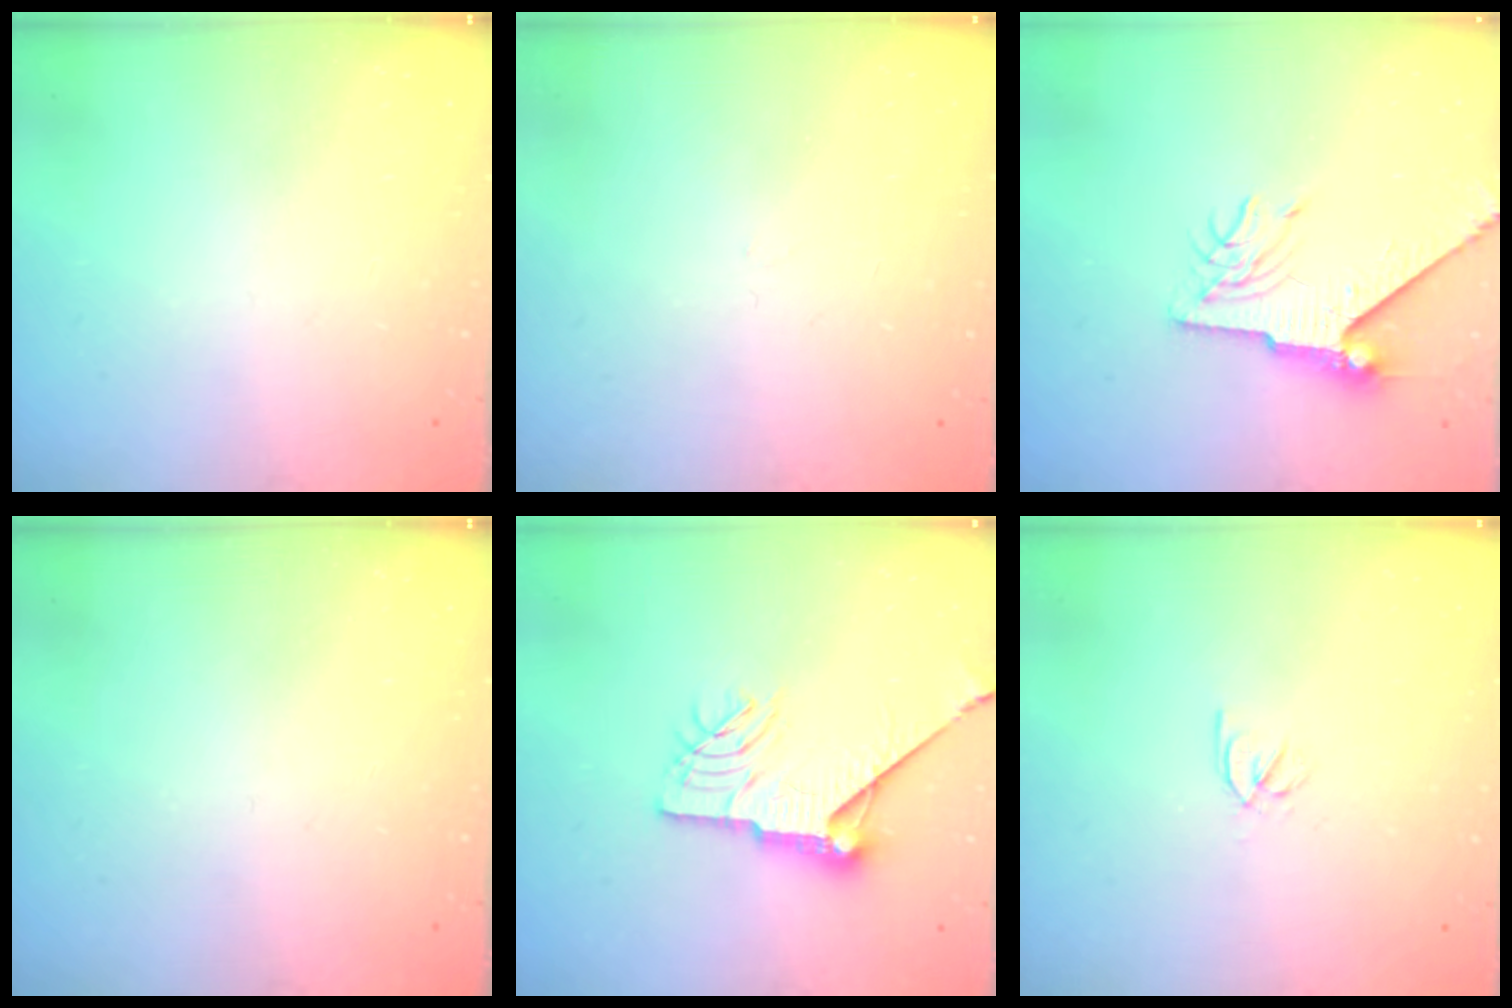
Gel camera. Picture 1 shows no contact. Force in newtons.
{"total": 0.9, "press": 0.9, "slide": 0.2}
{"total": 7.8, "press": 7.7, "slide": 0.9}
{"total": 0.0}
{"total": 12.8, "press": 12.7, "slide": 1.3}
{"total": 2.4, "press": 2.3, "slide": 0.7}